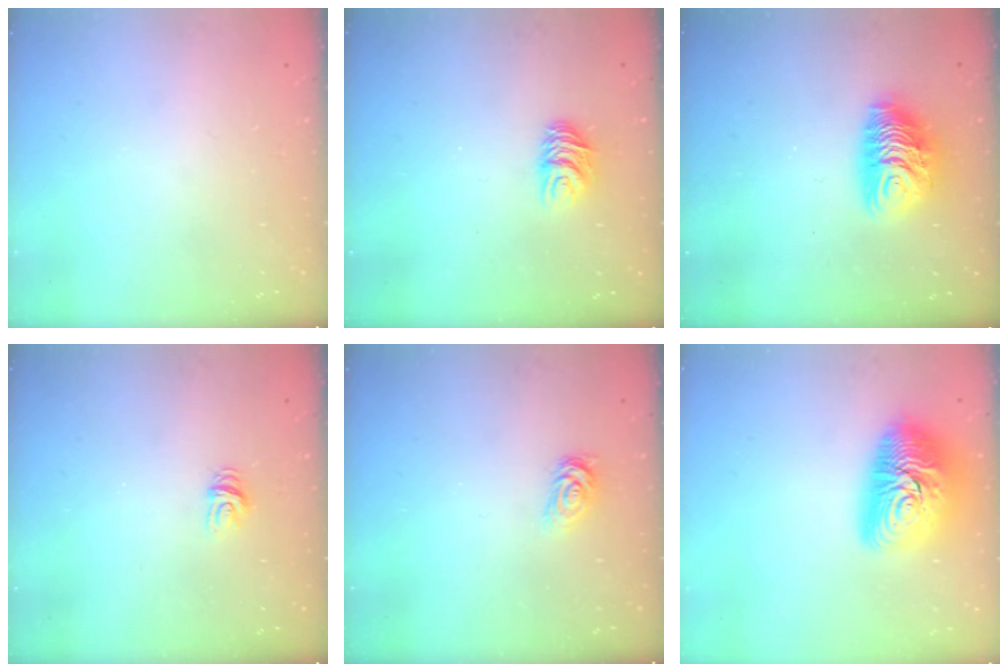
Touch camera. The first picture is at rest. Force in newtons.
{"total": 6.9, "press": 6.9, "slide": 0.5}
{"total": 10.2, "press": 10.1, "slide": 0.9}
{"total": 4.3, "press": 4.3, "slide": 0.3}
{"total": 2.7, "press": 2.7, "slide": 0.4}
{"total": 17.1, "press": 17.1, "slide": 1.1}